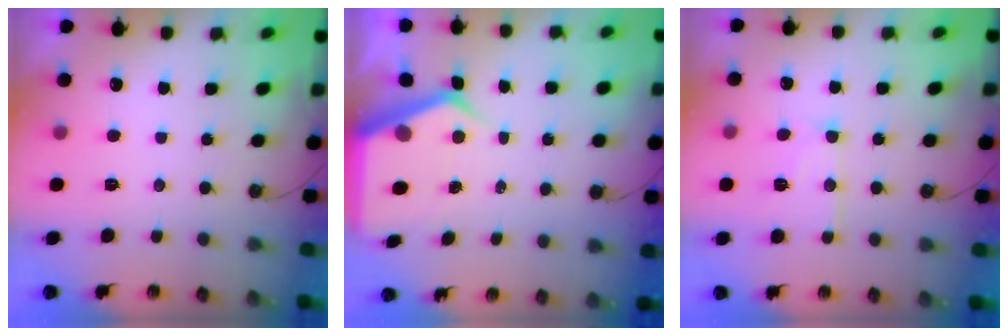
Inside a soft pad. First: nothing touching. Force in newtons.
{"total": 5.8, "press": 5.8, "slide": 0.3}
{"total": 10.0, "press": 10.0, "slide": 0.6}